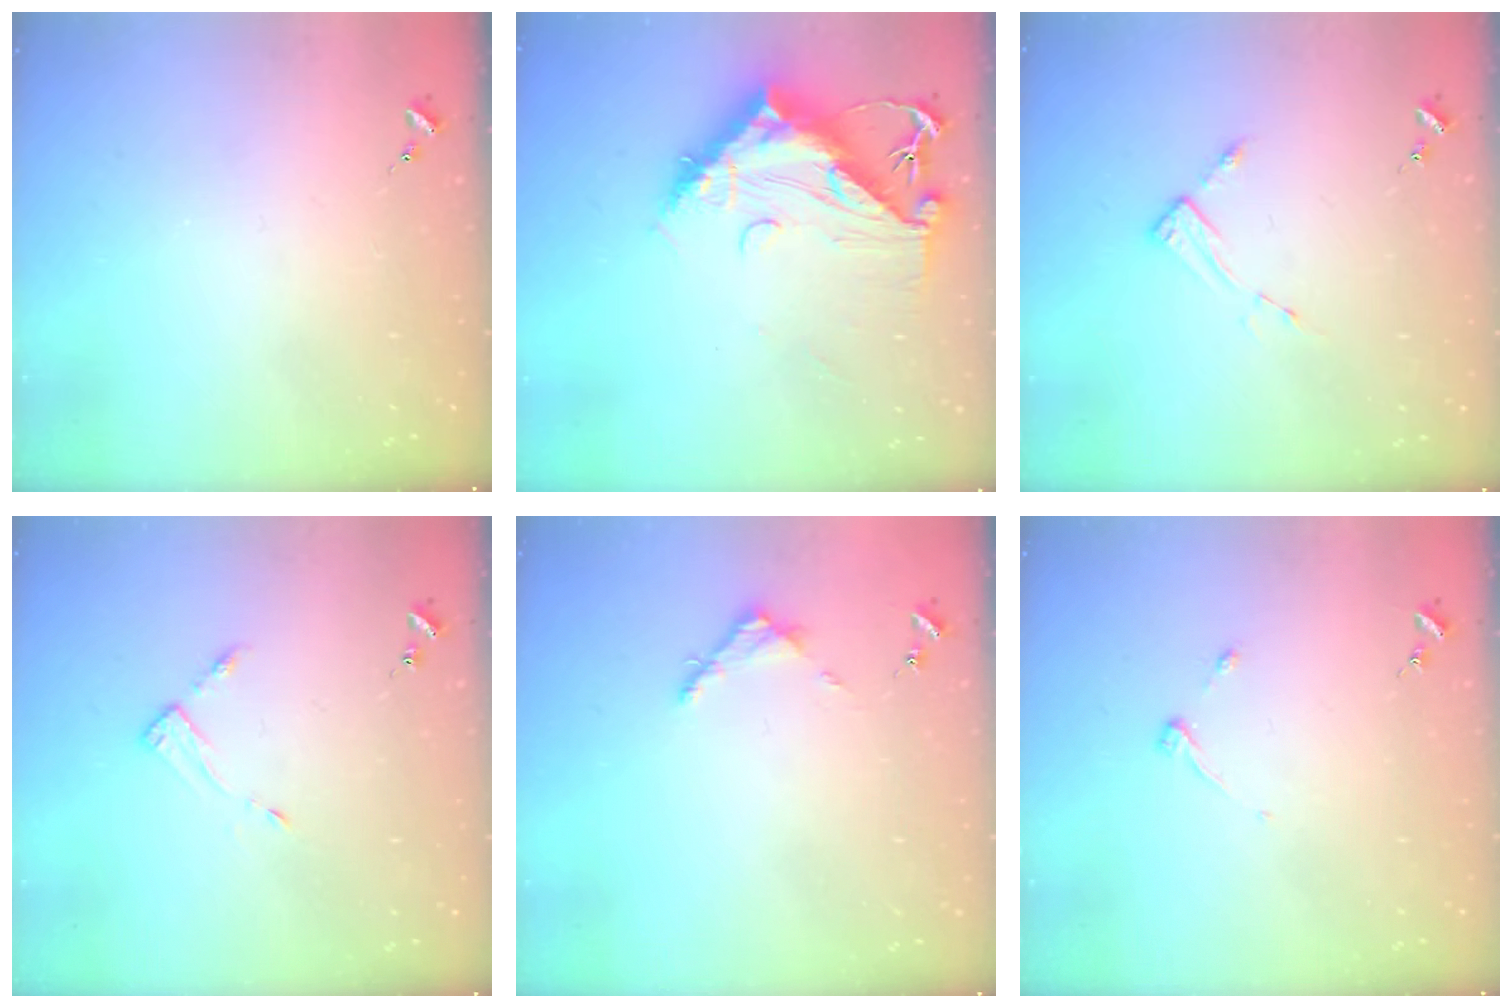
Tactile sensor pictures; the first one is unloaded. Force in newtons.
{"total": 15.4, "press": 15.3, "slide": 1.6}
{"total": 4.4, "press": 4.3, "slide": 0.5}
{"total": 3.5, "press": 3.5, "slide": 0.4}
{"total": 3.6, "press": 3.6, "slide": 0.3}
{"total": 3.8, "press": 3.8, "slide": 0.5}